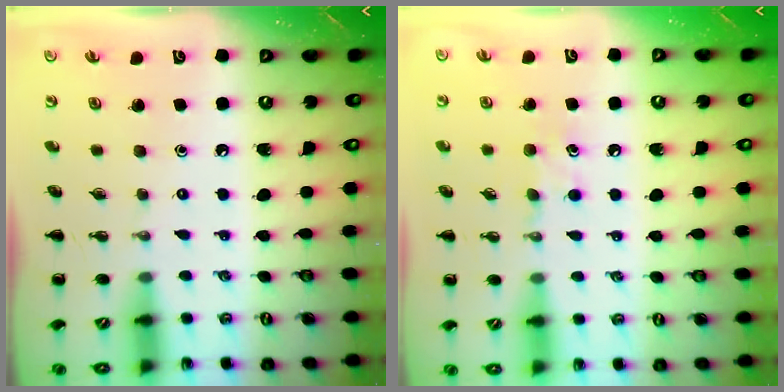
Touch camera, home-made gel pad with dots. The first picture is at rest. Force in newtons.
{"total": 5.9, "press": 5.7, "slide": 1.6}